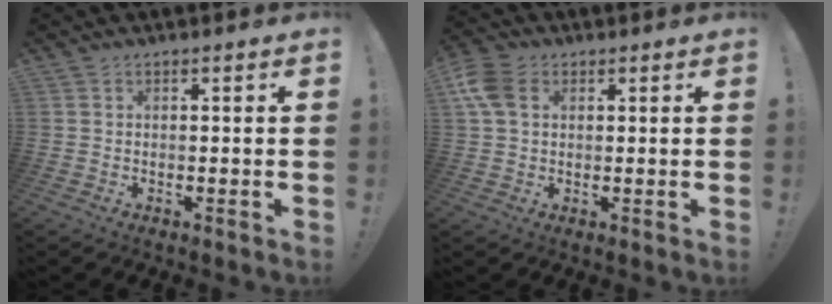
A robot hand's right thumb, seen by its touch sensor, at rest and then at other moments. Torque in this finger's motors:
{"motor_torque": [0.11, 0.11, 0.14, -0.09, 0.03]}